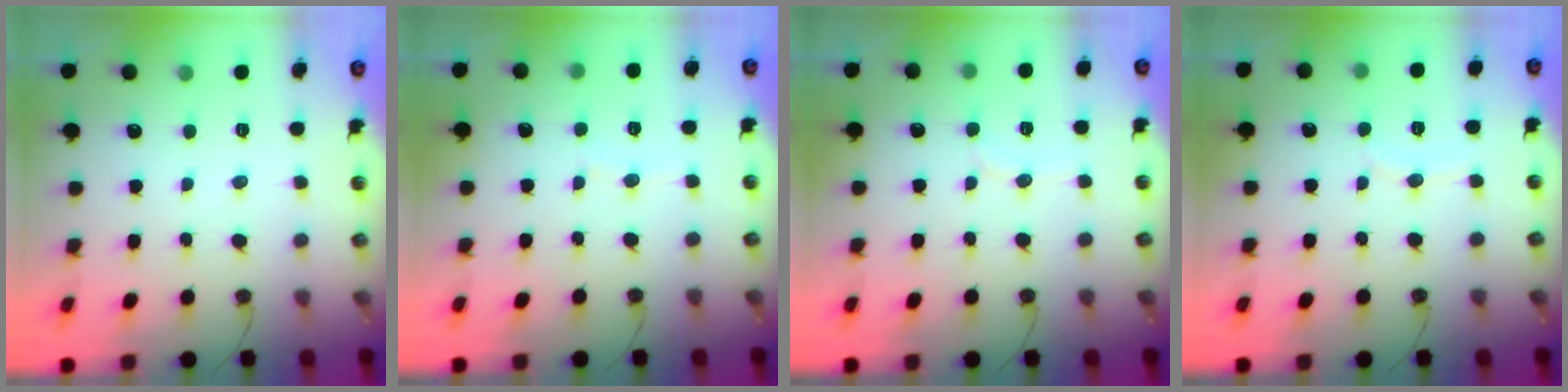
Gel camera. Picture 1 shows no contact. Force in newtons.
{"total": 3.5, "press": 3.5, "slide": 0.4}
{"total": 4.6, "press": 4.6, "slide": 0.6}
{"total": 4.5, "press": 4.5, "slide": 0.6}